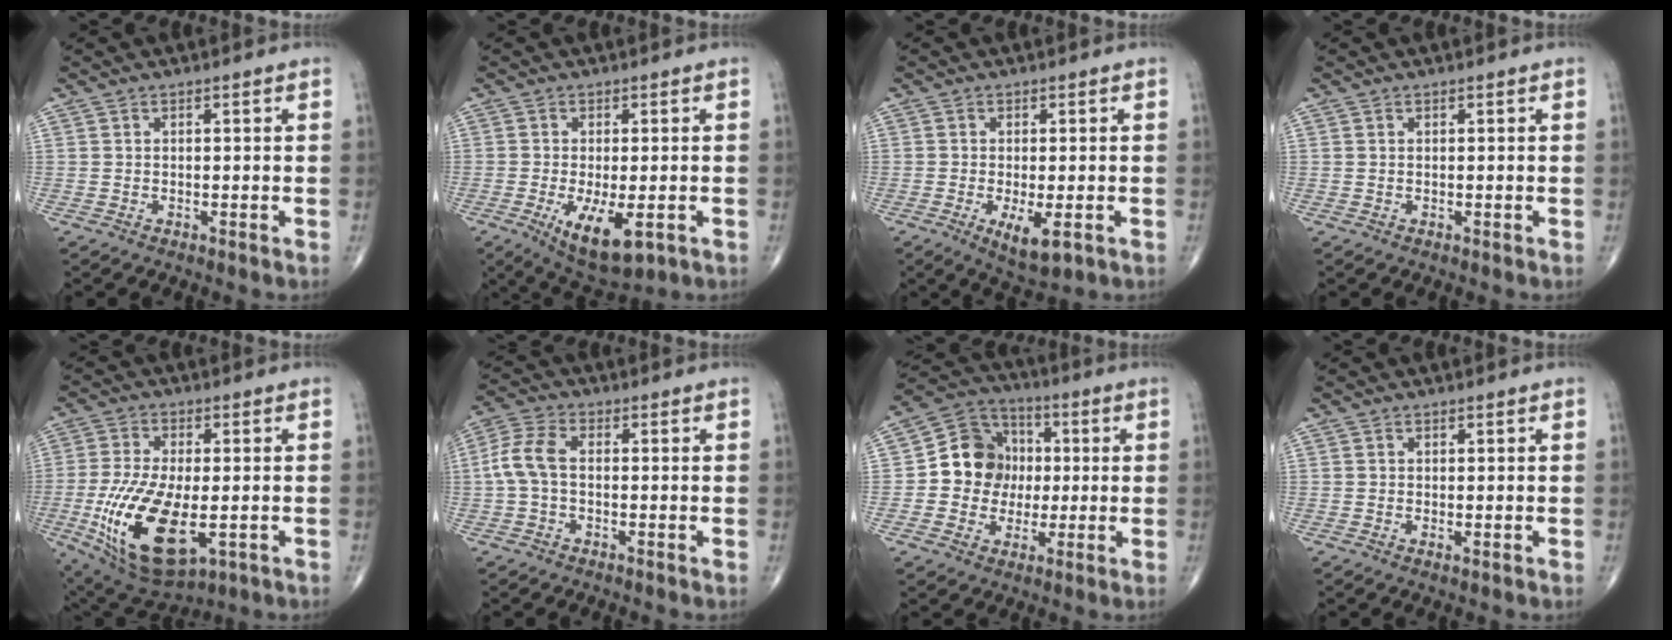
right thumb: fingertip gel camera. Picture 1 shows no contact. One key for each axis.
{"total": 9.9, "fx": -3.5, "fy": 4.0, "fz": 8.4, "tx": -0.138, "ty": -0.017, "tz": -0.045}
{"total": 6.0, "fx": -2.1, "fy": 2.1, "fz": 5.2, "tx": -0.090, "ty": -0.016, "tz": -0.028}
{"total": 0.0}
{"total": 18.7, "fx": -4.5, "fy": 8.8, "fz": 15.9, "tx": -0.320, "ty": -0.017, "tz": -0.059}
{"total": 6.3, "fx": -0.3, "fy": 3.7, "fz": 5.1, "tx": -0.118, "ty": 0.019, "tz": -0.014}
{"total": 12.1, "fx": 0.0, "fy": 10.9, "fz": 5.2, "tx": -0.044, "ty": 0.023, "tz": -0.008}
{"total": 0.6, "fx": -0.1, "fy": 0.3, "fz": 0.6, "tx": -0.013, "ty": -0.004, "tz": -0.003}